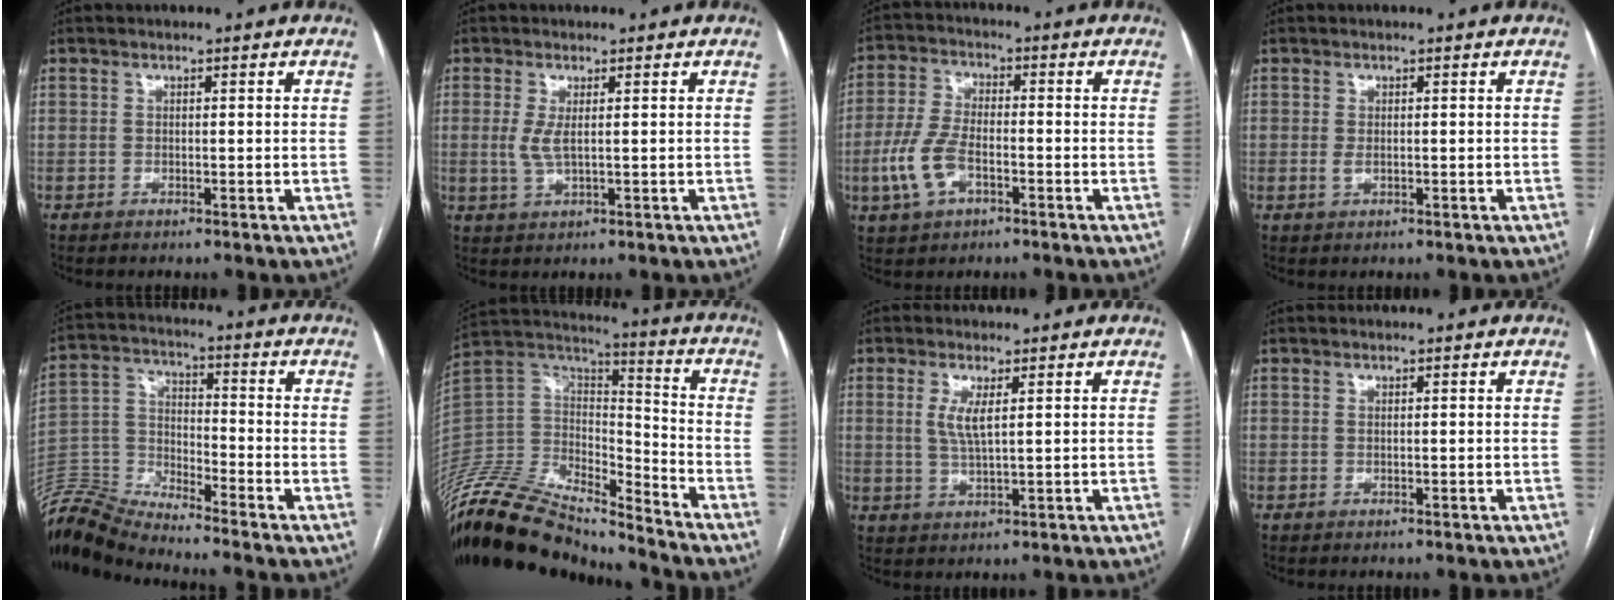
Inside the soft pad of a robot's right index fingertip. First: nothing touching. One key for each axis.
{"total": 2.9, "fx": 0.4, "fy": 0.6, "fz": 2.8, "tx": -0.065, "ty": -0.004, "tz": 0.012}
{"total": 8.0, "fx": -2.7, "fy": 4.0, "fz": 6.4, "tx": -0.153, "ty": 0.006, "tz": -0.051}
{"total": 1.2, "fx": 0.0, "fy": 0.6, "fz": 1.0, "tx": -0.019, "ty": -0.002, "tz": 0.003}
{"total": 9.9, "fx": -9.8, "fy": -0.5, "fz": 1.1, "tx": -0.031, "ty": 0.016, "tz": -0.194}
{"total": 24.1, "fx": -22.5, "fy": 4.5, "fz": 7.4, "tx": -0.173, "ty": 0.012, "tz": -0.393}
{"total": 3.7, "fx": 1.1, "fy": 0.6, "fz": 3.5, "tx": -0.078, "ty": -0.004, "tz": 0.027}
{"total": 0.0}